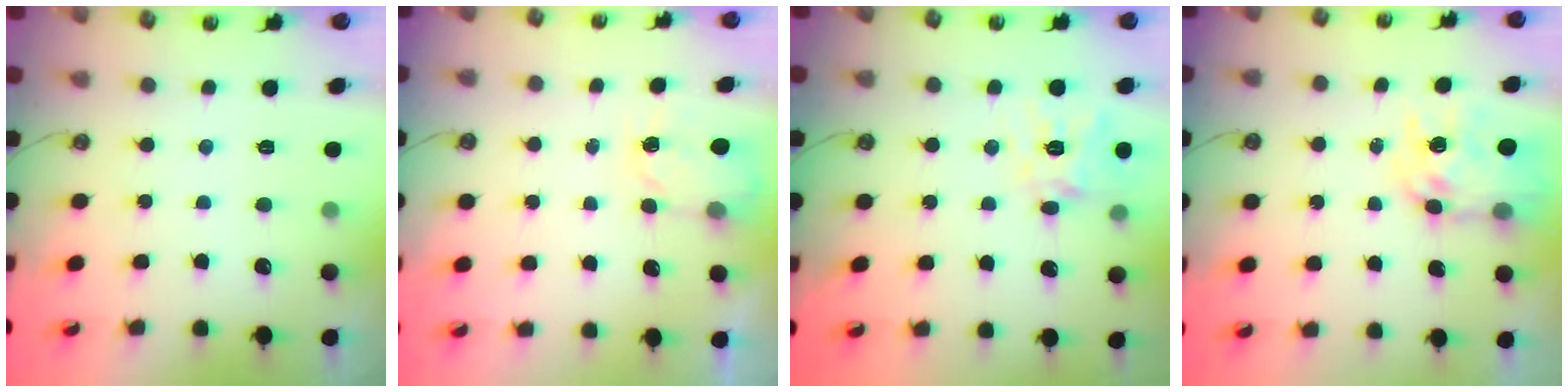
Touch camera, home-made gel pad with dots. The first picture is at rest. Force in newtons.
{"total": 2.7, "press": 2.7, "slide": 0.4}
{"total": 12.4, "press": 12.3, "slide": 1.6}
{"total": 11.2, "press": 11.2, "slide": 0.9}